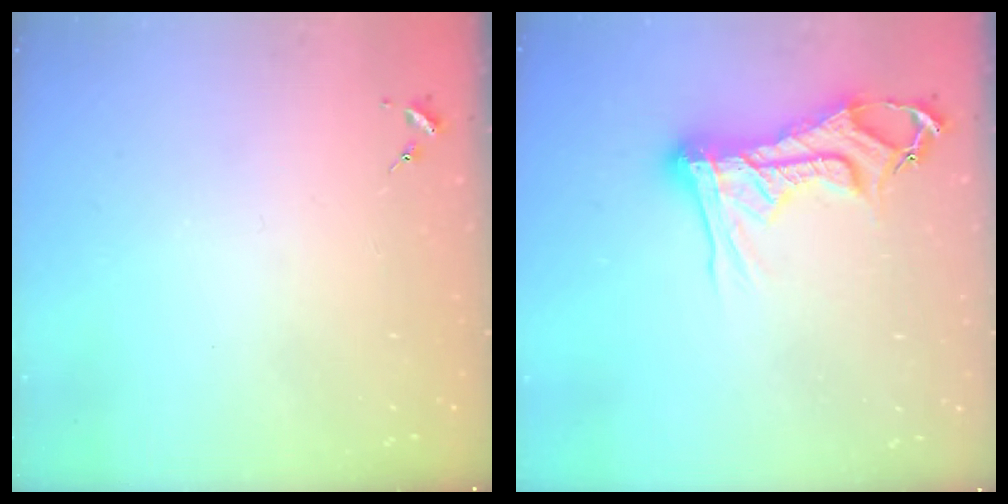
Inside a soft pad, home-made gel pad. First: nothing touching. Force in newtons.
{"total": 15.4, "press": 15.3, "slide": 1.4}